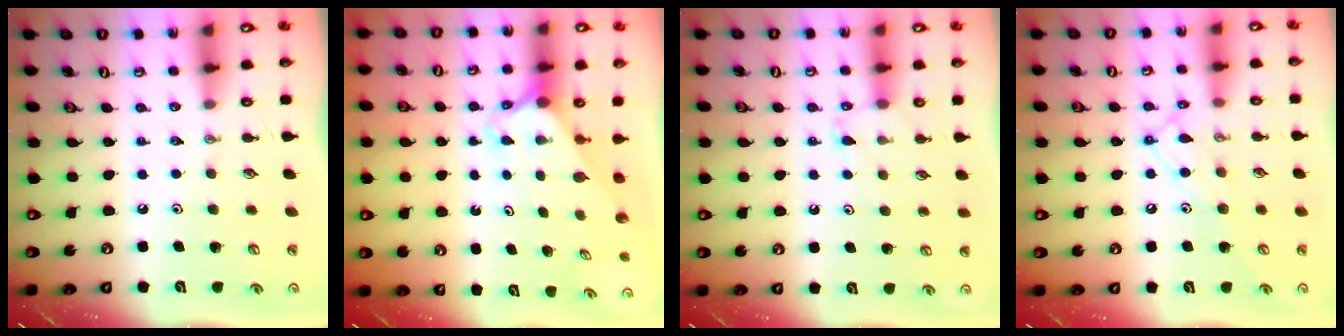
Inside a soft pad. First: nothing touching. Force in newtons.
{"total": 2.2, "press": 2.2, "slide": 0.2}
{"total": 6.0, "press": 6.0, "slide": 0.6}
{"total": 11.7, "press": 11.6, "slide": 0.7}